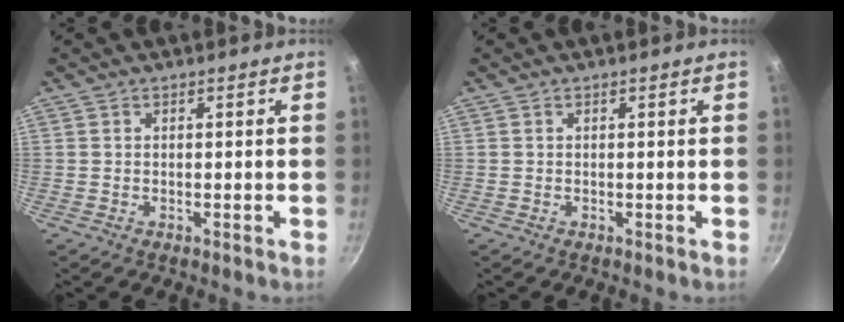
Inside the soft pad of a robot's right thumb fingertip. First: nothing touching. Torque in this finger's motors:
{"motor_torque": [-0.01, 0.02, 0.00, 0.00, 0.00]}